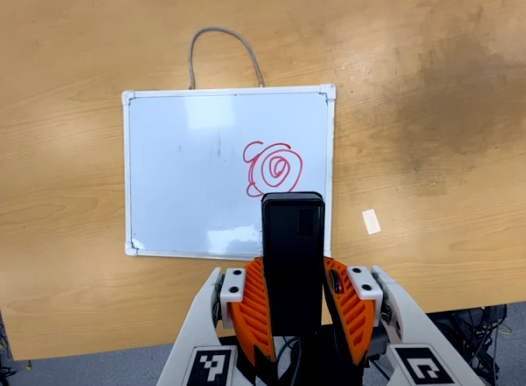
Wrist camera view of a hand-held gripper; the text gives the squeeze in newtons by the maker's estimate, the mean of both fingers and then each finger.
{"total": 4.9, "left": 3.5, "right": 6.3}